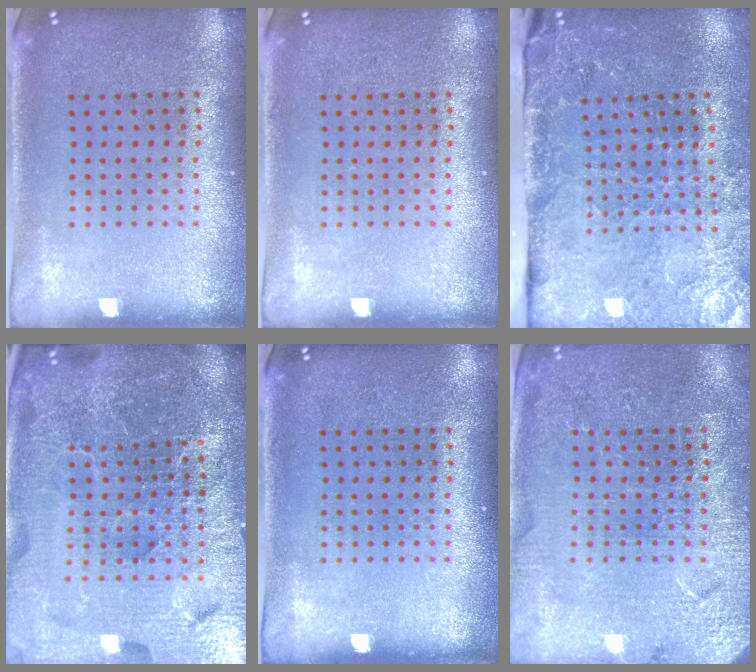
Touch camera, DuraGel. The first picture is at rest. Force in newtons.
{"total": 0.0}
{"total": 3.3, "press": 3.2, "slide": 0.7}
{"total": 6.5, "press": 5.8, "slide": 3.0}
{"total": 0.0}
{"total": 3.3, "press": 3.2, "slide": 0.6}